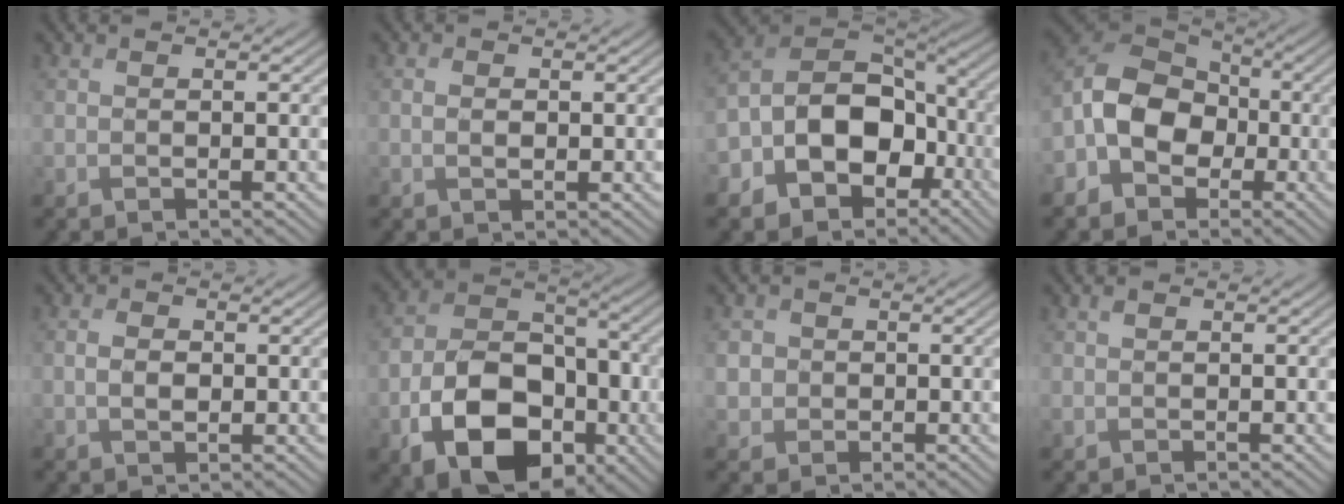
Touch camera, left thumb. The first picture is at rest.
{"total": 1.4, "force": [0.1, 0.9, 1.1], "torque": [-0.023, 0.001, 0.002]}
{"total": 13.5, "force": [-4.8, 9.2, 8.6], "torque": [-0.194, -0.024, -0.100]}
{"total": 9.5, "force": [-2.7, 7.2, 5.6], "torque": [-0.134, -0.003, -0.072]}
{"total": 2.3, "force": [0.0, 1.5, 1.7], "torque": [-0.037, 0.001, 0.000]}
{"total": 14.3, "force": [-5.6, 9.5, 9.2], "torque": [-0.179, -0.032, -0.106]}
{"total": 3.0, "force": [0.0, 2.8, 0.8], "torque": [-0.036, -0.004, 0.001]}
{"total": 0.7, "force": [0.3, 0.5, 0.3], "torque": [-0.008, -0.001, 0.007]}